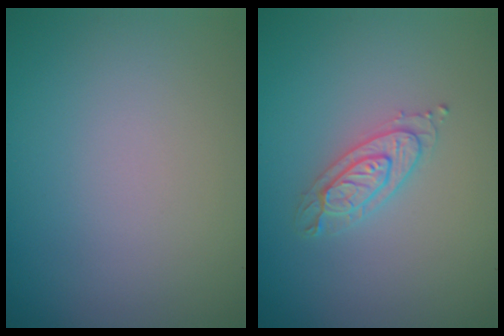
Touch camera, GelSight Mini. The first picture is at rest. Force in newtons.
{"total": 2.2, "press": 2.2, "slide": 0.3}